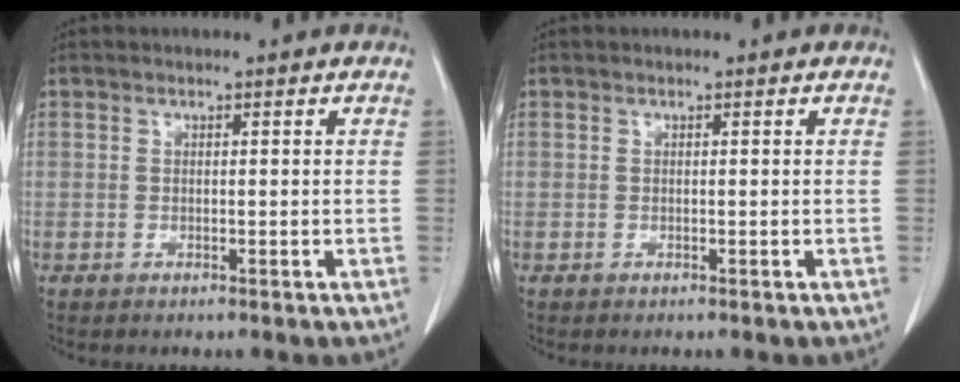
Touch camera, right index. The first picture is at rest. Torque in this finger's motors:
{"motor_torque": [0.00, 0.00, 0.00, 0.00]}